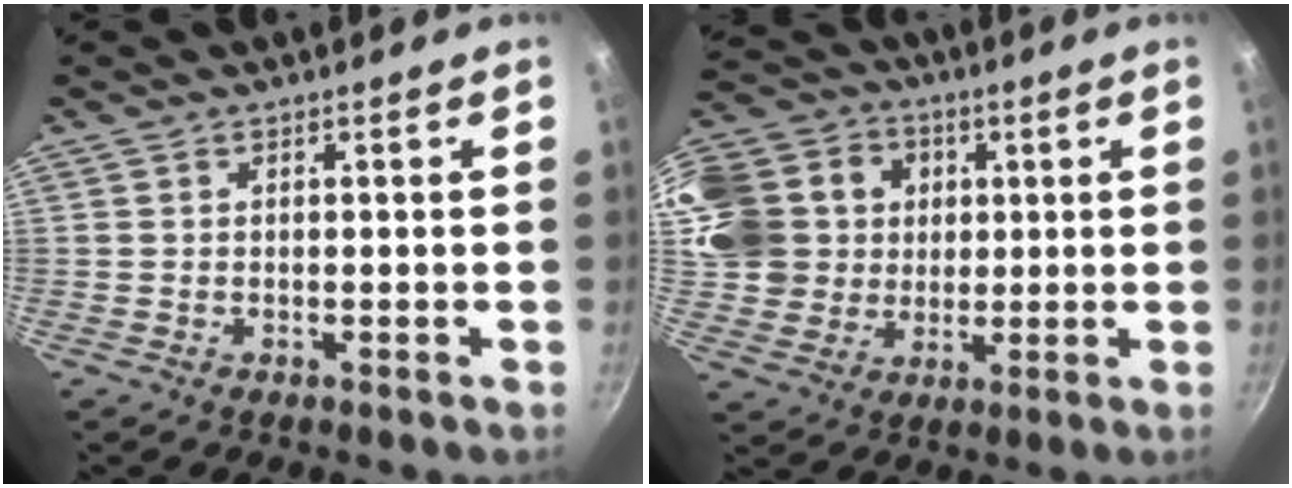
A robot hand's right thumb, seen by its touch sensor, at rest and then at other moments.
{"total": 20.8, "force": [4.2, 18.4, 8.9], "torque": [-0.195, 0.031, 0.082]}